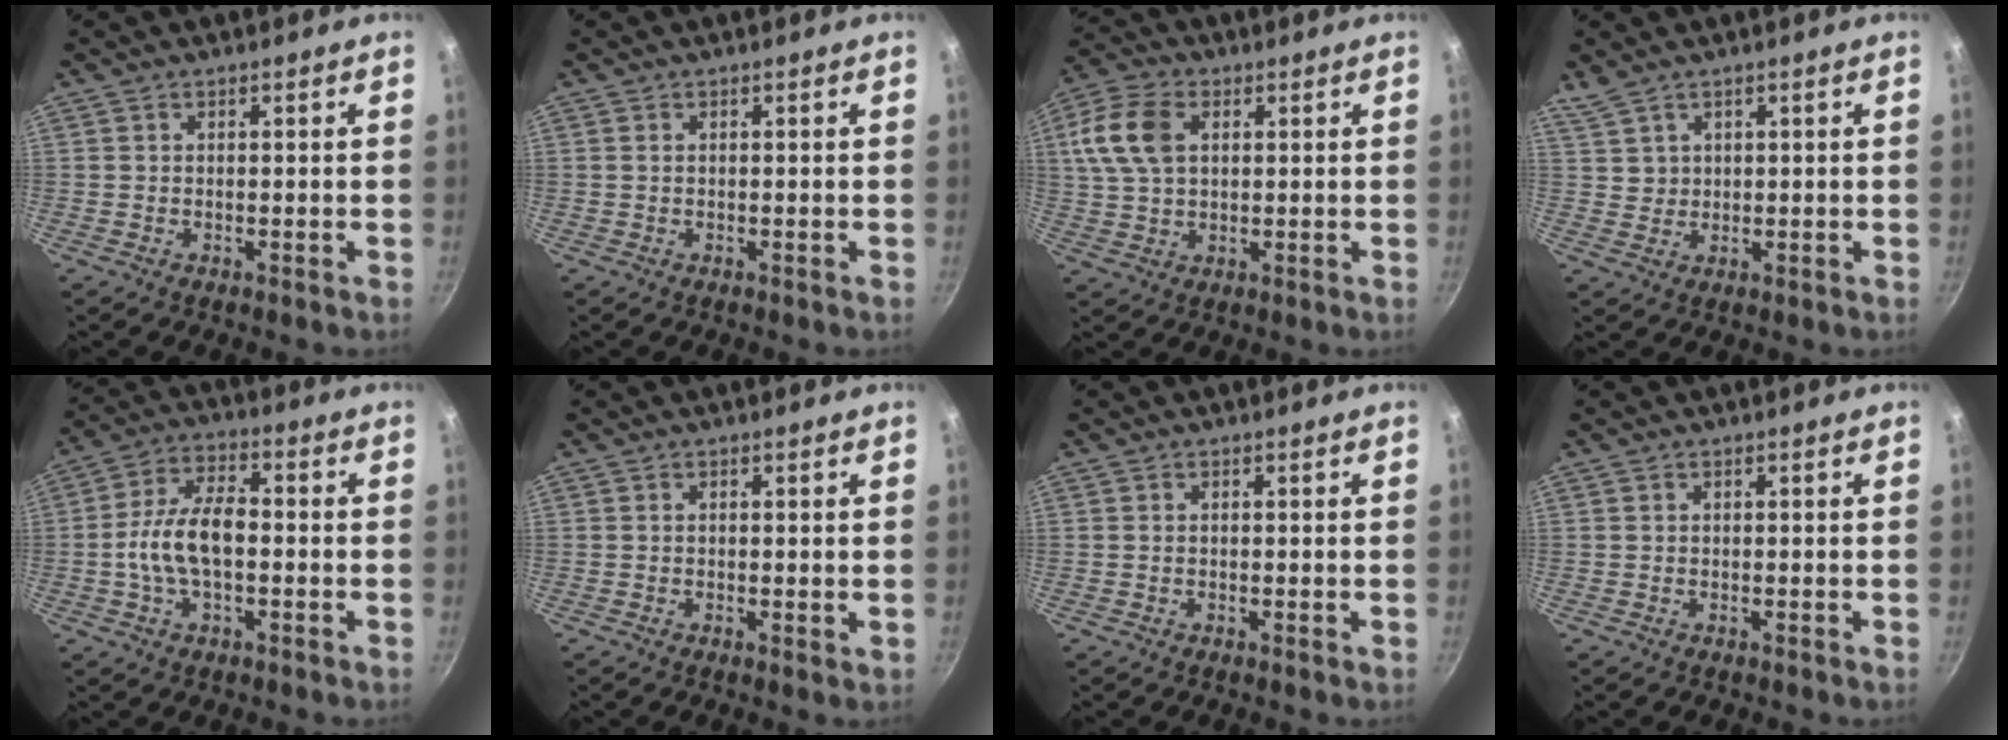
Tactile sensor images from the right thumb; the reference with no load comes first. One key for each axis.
{"total": 0.0}
{"total": 10.9, "fx": 2.8, "fy": 7.2, "fz": 7.8, "tx": -0.150, "ty": 0.011, "tz": 0.046}
{"total": 3.6, "fx": 2.8, "fy": 1.7, "fz": 1.4, "tx": -0.025, "ty": -0.001, "tz": 0.067}
{"total": 10.9, "fx": -1.3, "fy": 5.7, "fz": 9.1, "tx": -0.160, "ty": 0.035, "tz": -0.032}
{"total": 0.8, "fx": 0.2, "fy": 0.2, "fz": 0.7, "tx": -0.011, "ty": -0.002, "tz": 0.000}
{"total": 0.0}
{"total": 0.0}